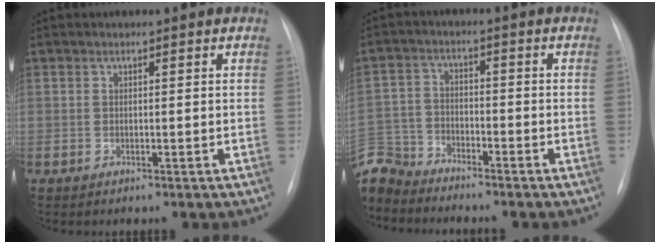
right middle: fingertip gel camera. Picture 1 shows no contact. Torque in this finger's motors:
{"motor_torque": [0.36, -0.36, -0.06, -0.06]}